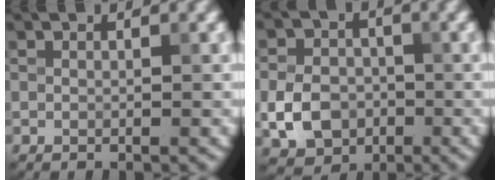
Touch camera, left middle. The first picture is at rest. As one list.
[{"total": 4.7, "force": [-1.3, 3.8, 2.5], "torque": [-0.049, -0.001, -0.029]}]